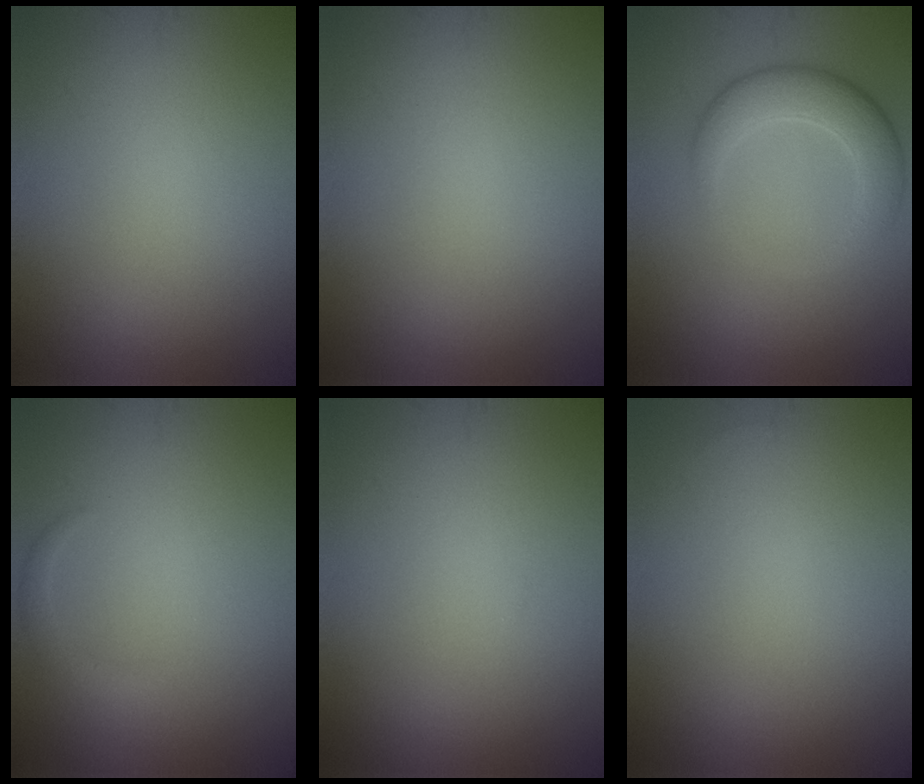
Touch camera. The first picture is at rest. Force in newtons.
{"total": 0.0}
{"total": 3.9, "press": 3.9, "slide": 0.3}
{"total": 1.1, "press": 1.1, "slide": 0.1}
{"total": 0.0}
{"total": 0.0}